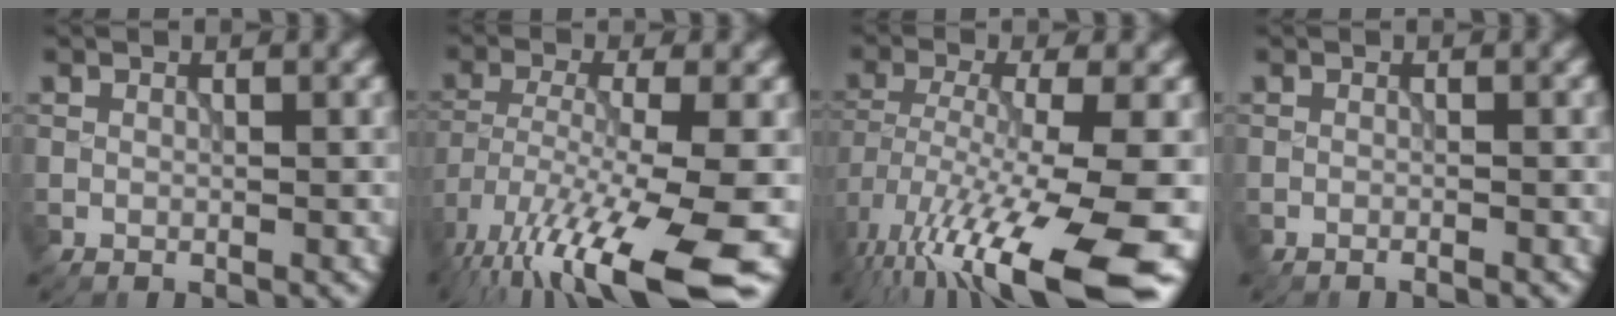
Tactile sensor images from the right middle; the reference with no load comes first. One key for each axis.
{"total": 14.4, "fx": -8.5, "fy": 3.1, "fz": 11.2, "tx": -0.221, "ty": -0.030, "tz": -0.136}
{"total": 15.5, "fx": -8.4, "fy": 3.6, "fz": 12.5, "tx": -0.243, "ty": -0.027, "tz": -0.128}
{"total": 0.8, "fx": -0.7, "fy": 0.0, "fz": 0.4, "tx": -0.001, "ty": -0.003, "tz": -0.018}